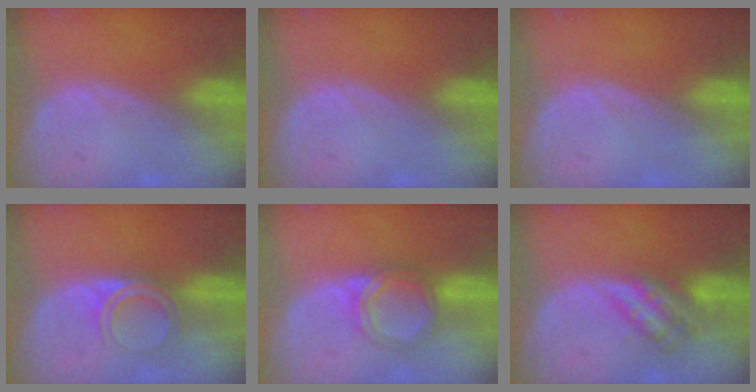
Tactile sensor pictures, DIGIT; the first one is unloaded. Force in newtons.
{"total": 0.0}
{"total": 0.0}
{"total": 4.7, "press": 4.0, "slide": 2.5}
{"total": 5.3, "press": 5.1, "slide": 1.5}
{"total": 6.1, "press": 5.3, "slide": 3.0}